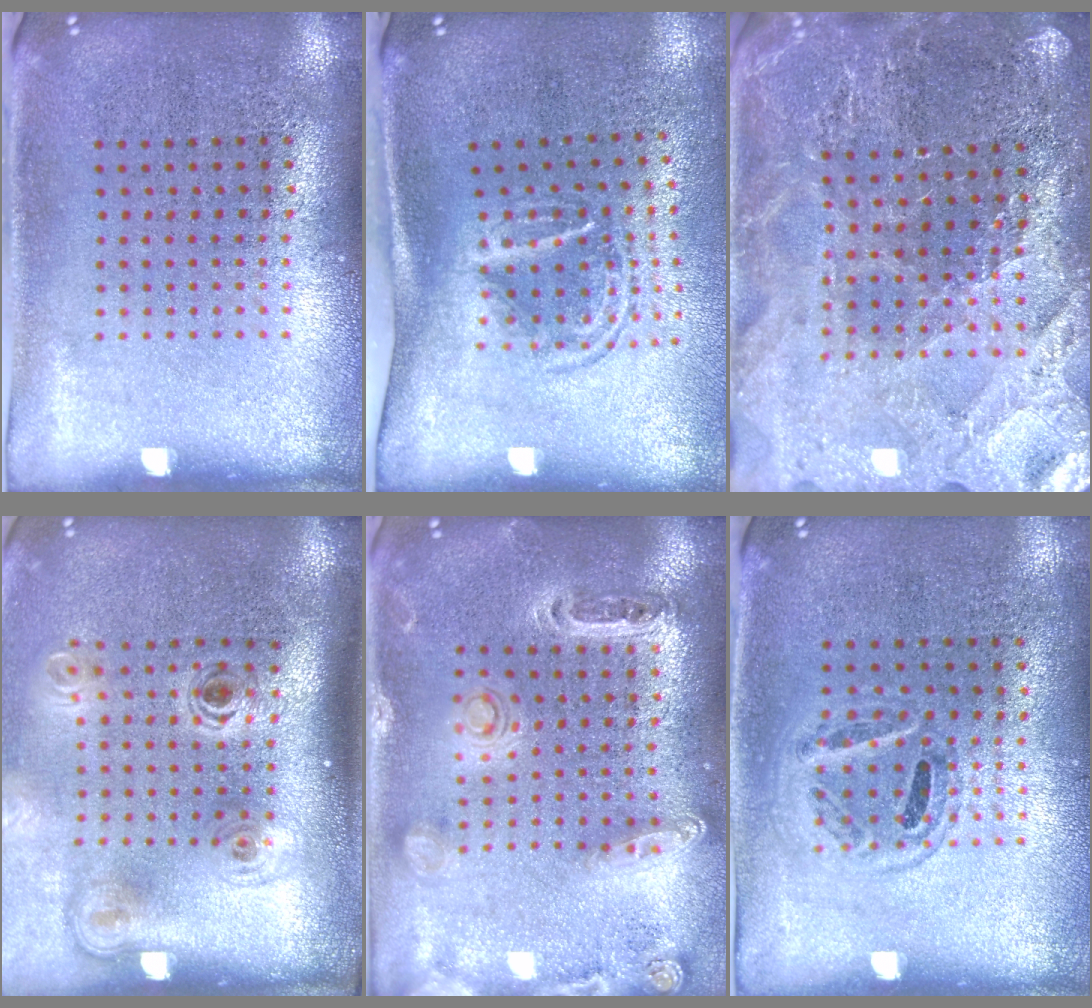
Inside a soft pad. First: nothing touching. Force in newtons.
{"total": 1.7, "press": 1.1, "slide": 1.3}
{"total": 3.1, "press": 3.0, "slide": 0.5}
{"total": 2.1, "press": 1.4, "slide": 1.5}
{"total": 1.3, "press": 1.3, "slide": 0.3}
{"total": 1.1, "press": 1.0, "slide": 0.4}